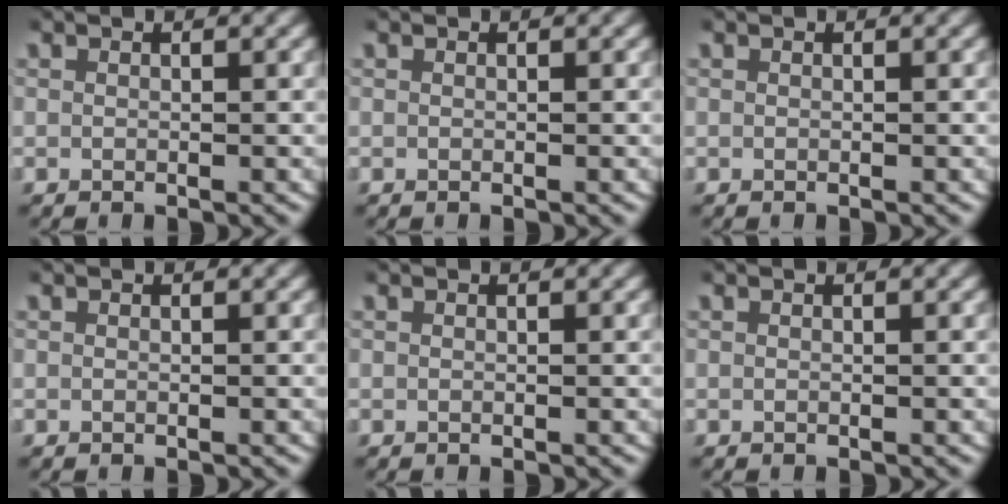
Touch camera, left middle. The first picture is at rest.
{"total": 0.0}
{"total": 0.0}
{"total": 0.0}
{"total": 0.0}
{"total": 0.0}